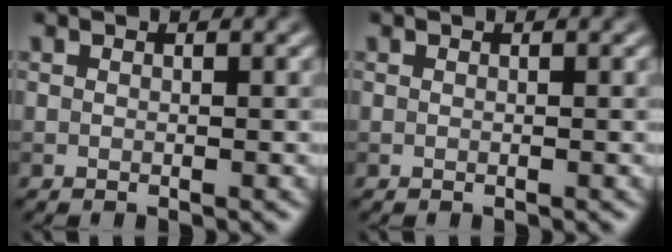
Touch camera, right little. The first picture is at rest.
{"total": 0.0}